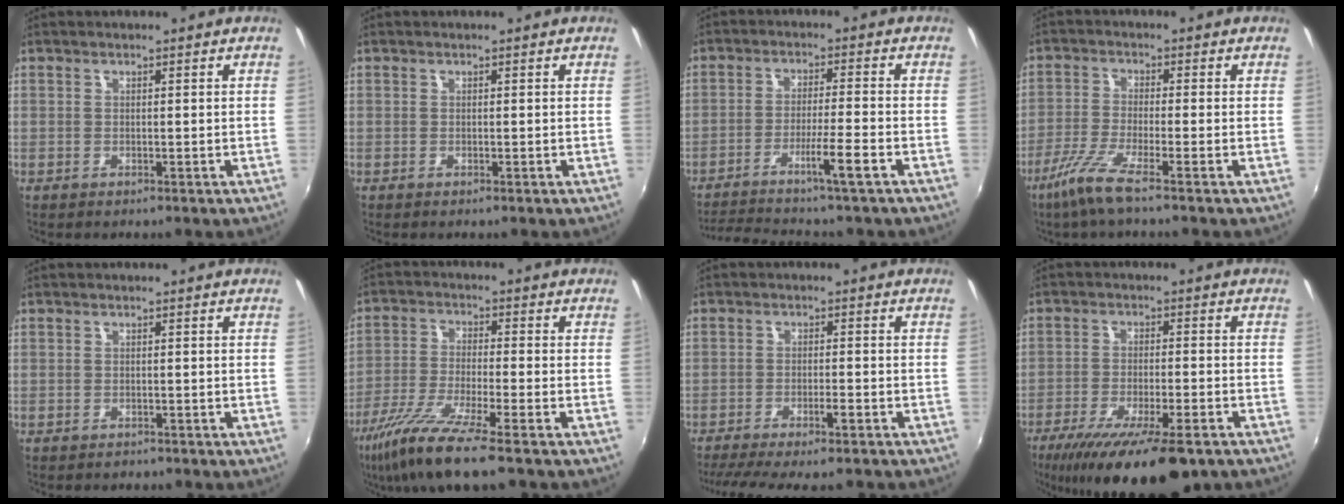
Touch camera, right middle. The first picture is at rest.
{"total": 0.0}
{"total": 8.9, "force": [-7.1, -1.3, 5.1], "torque": [-0.103, -0.009, -0.118]}
{"total": 6.3, "force": [-4.2, -0.3, 4.6], "torque": [-0.110, -0.010, -0.086]}
{"total": 0.8, "force": [-0.7, 0.4, 0.0], "torque": [-0.003, 0.002, -0.009]}
{"total": 12.6, "force": [-8.7, 0.8, 9.1], "torque": [-0.195, -0.036, -0.162]}
{"total": 7.6, "force": [-6.2, 0.2, 4.4], "torque": [-0.097, -0.016, -0.100]}
{"total": 16.8, "force": [-11.5, 3.9, 11.6], "torque": [-0.218, -0.051, -0.182]}